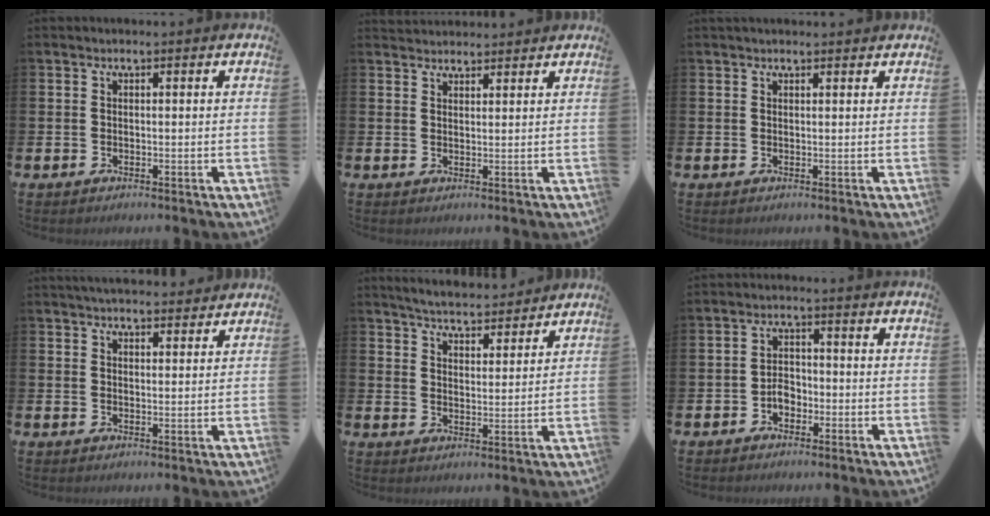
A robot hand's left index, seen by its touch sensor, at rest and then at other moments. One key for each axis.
{"total": 2.4, "fx": 2.3, "fy": 0.6, "fz": -0.1, "tx": 0.000, "ty": -0.006, "tz": 0.043}
{"total": 0.9, "fx": 0.8, "fy": 0.2, "fz": 0.2, "tx": 0.007, "ty": -0.001, "tz": 0.013}
{"total": 3.8, "fx": 3.7, "fy": 0.6, "fz": 0.4, "tx": -0.006, "ty": -0.018, "tz": 0.067}
{"total": 5.3, "fx": 5.2, "fy": 0.6, "fz": 0.7, "tx": -0.029, "ty": -0.031, "tz": 0.092}
{"total": 2.6, "fx": -1.3, "fy": 1.8, "fz": 1.3, "tx": -0.022, "ty": 0.004, "tz": -0.029}